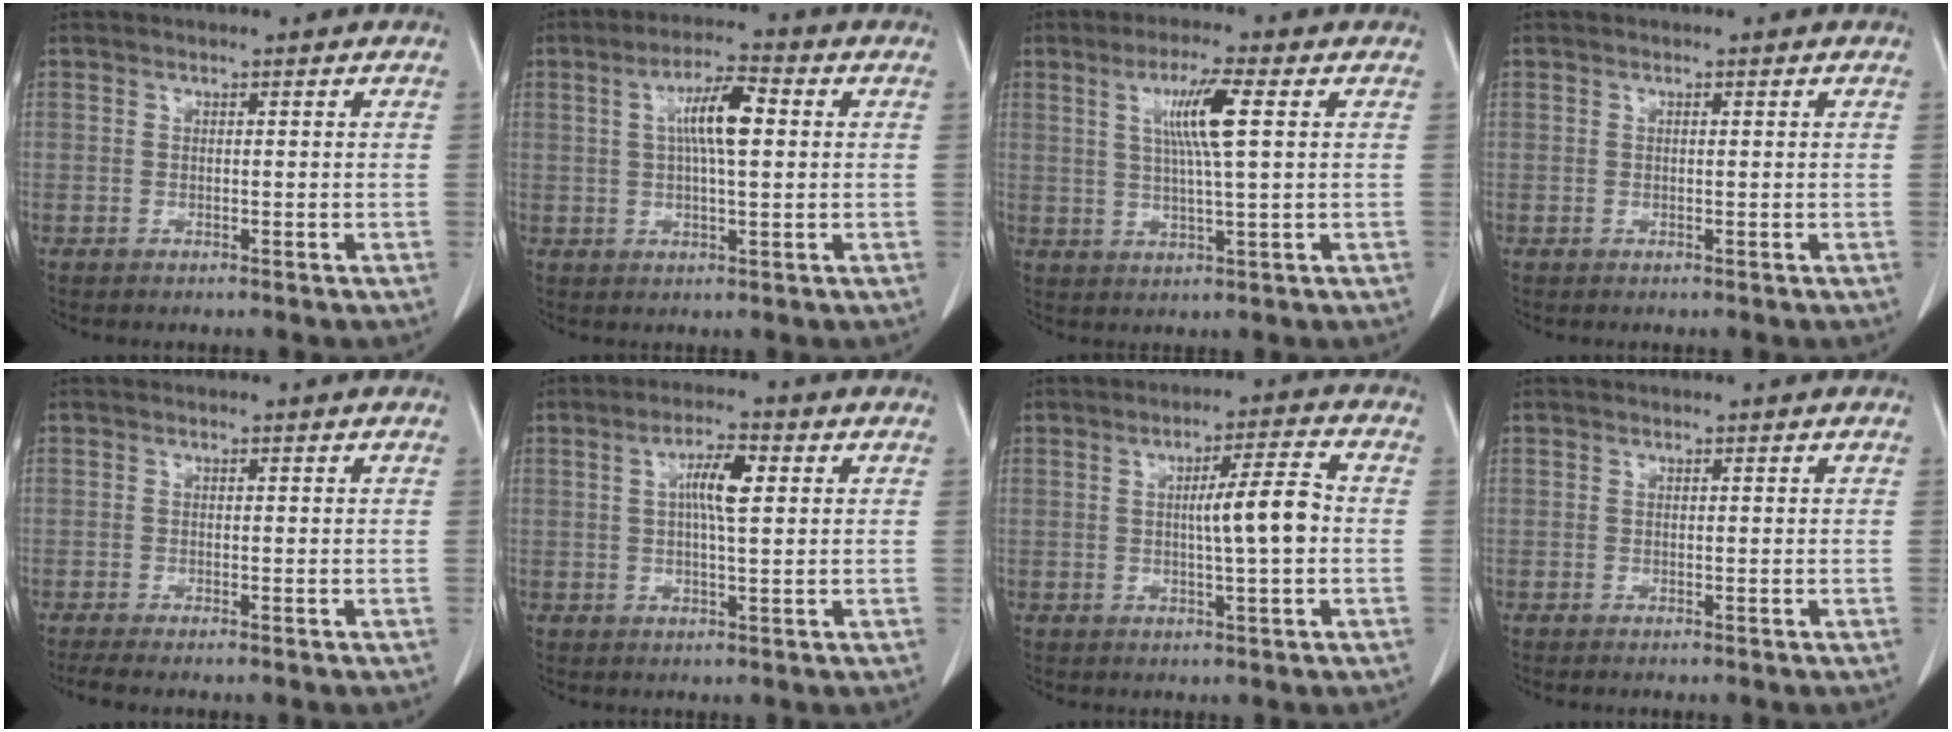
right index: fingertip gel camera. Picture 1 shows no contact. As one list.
[{"total": 7.5, "force": [1.5, 1.3, 7.2], "torque": [-0.132, 0.014, 0.025]}, {"total": 7.3, "force": [2.0, -0.3, 7.0], "torque": [-0.131, 0.001, 0.039]}, {"total": 0.0}, {"total": 2.3, "force": [-1.9, 0.0, 1.3], "torque": [-0.023, -0.007, -0.032]}, {"total": 5.5, "force": [1.3, 0.9, 5.3], "torque": [-0.098, 0.007, 0.022]}, {"total": 7.0, "force": [-0.1, 0.2, 6.9], "torque": [-0.106, 0.007, -0.003]}, {"total": 0.0}]